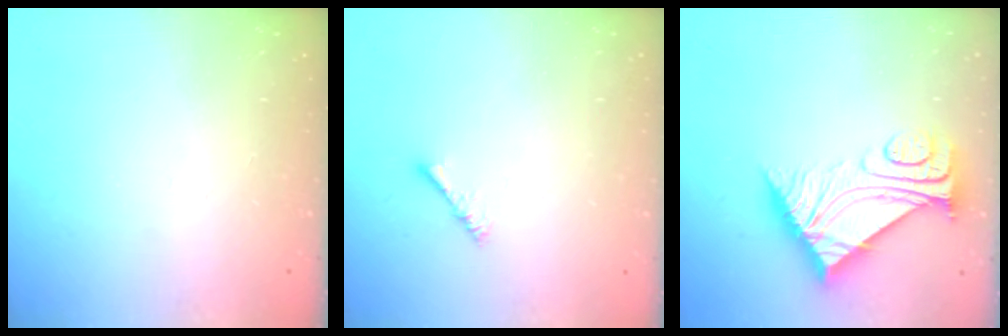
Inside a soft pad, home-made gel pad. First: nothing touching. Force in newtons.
{"total": 2.8, "press": 2.8, "slide": 0.5}
{"total": 8.8, "press": 8.8, "slide": 0.9}